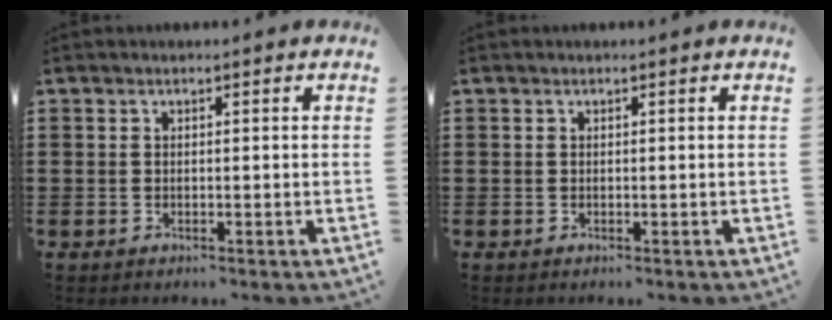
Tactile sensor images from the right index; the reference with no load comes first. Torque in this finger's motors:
{"motor_torque": [0.29, 0.38, 0.00, 0.00]}